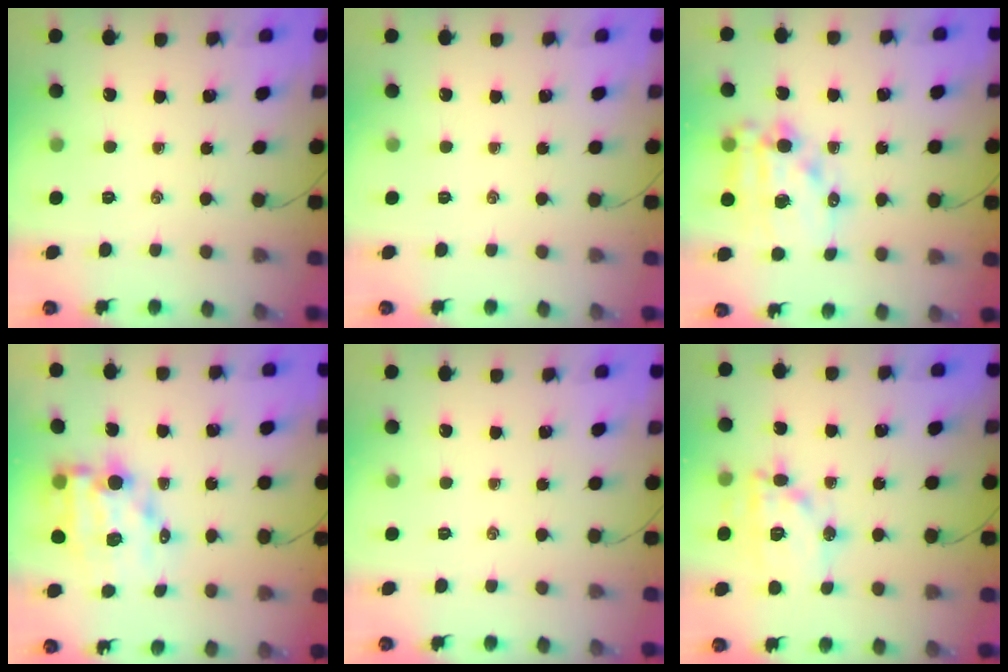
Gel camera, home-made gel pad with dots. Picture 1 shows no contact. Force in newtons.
{"total": 0.0}
{"total": 16.0, "press": 15.6, "slide": 3.5}
{"total": 11.2, "press": 10.7, "slide": 3.3}
{"total": 0.0}
{"total": 15.1, "press": 15.0, "slide": 1.3}